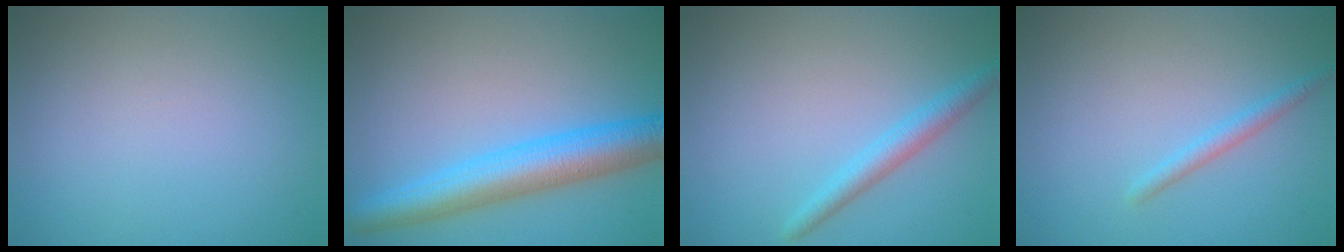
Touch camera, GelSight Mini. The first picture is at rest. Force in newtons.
{"total": 6.5, "press": 6.5, "slide": 0.2}
{"total": 2.4, "press": 2.4, "slide": 0.1}
{"total": 1.5, "press": 1.5, "slide": 0.1}